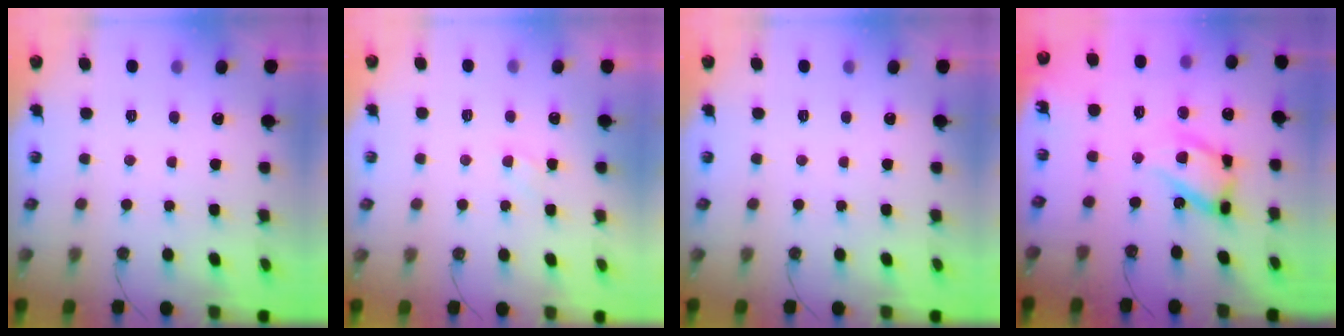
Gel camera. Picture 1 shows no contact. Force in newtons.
{"total": 2.9, "press": 2.8, "slide": 0.4}
{"total": 0.0}
{"total": 16.1, "press": 16.0, "slide": 1.4}